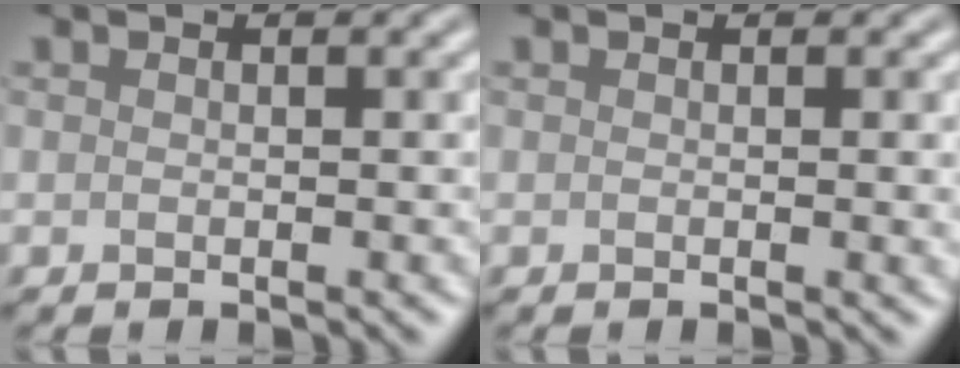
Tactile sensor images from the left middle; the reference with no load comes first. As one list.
[{"total": 1.3, "force": [0.1, 0.3, 1.2], "torque": [-0.010, 0.000, -0.002]}]